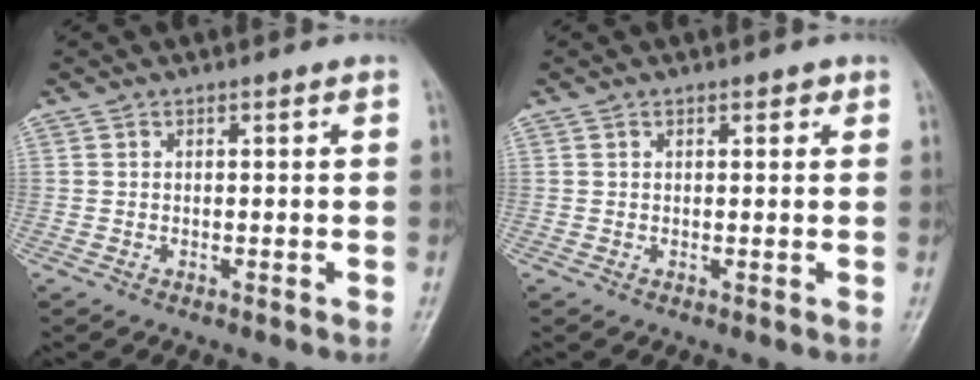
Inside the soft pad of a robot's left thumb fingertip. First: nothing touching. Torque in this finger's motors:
{"motor_torque": [0.12, 0.18, 0.06, 0.06, -0.01]}